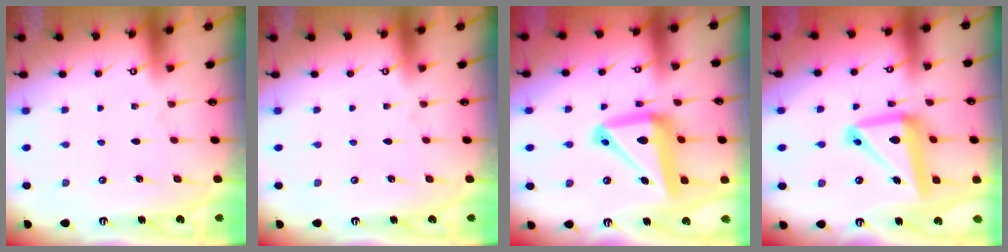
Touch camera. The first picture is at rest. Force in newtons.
{"total": 0.0}
{"total": 16.6, "press": 16.4, "slide": 2.2}
{"total": 15.4, "press": 15.3, "slide": 1.9}